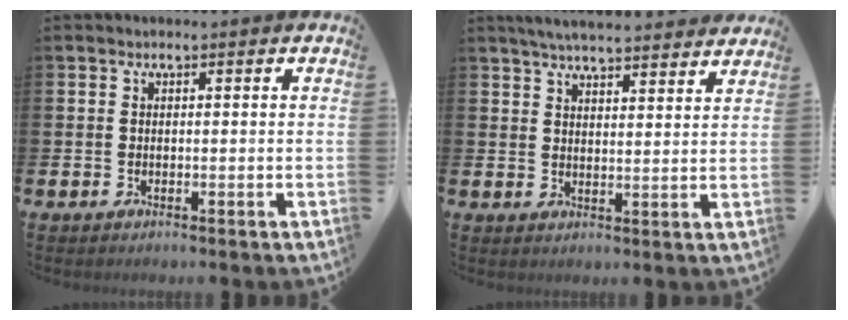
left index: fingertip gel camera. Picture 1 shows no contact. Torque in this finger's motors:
{"motor_torque": [0.81, -1.32, 0.77, 0.20]}